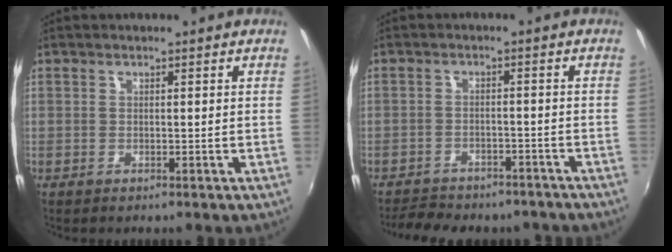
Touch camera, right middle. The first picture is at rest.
{"total": 11.0, "force": [-9.5, 4.0, 3.8], "torque": [-0.096, -0.005, -0.129]}